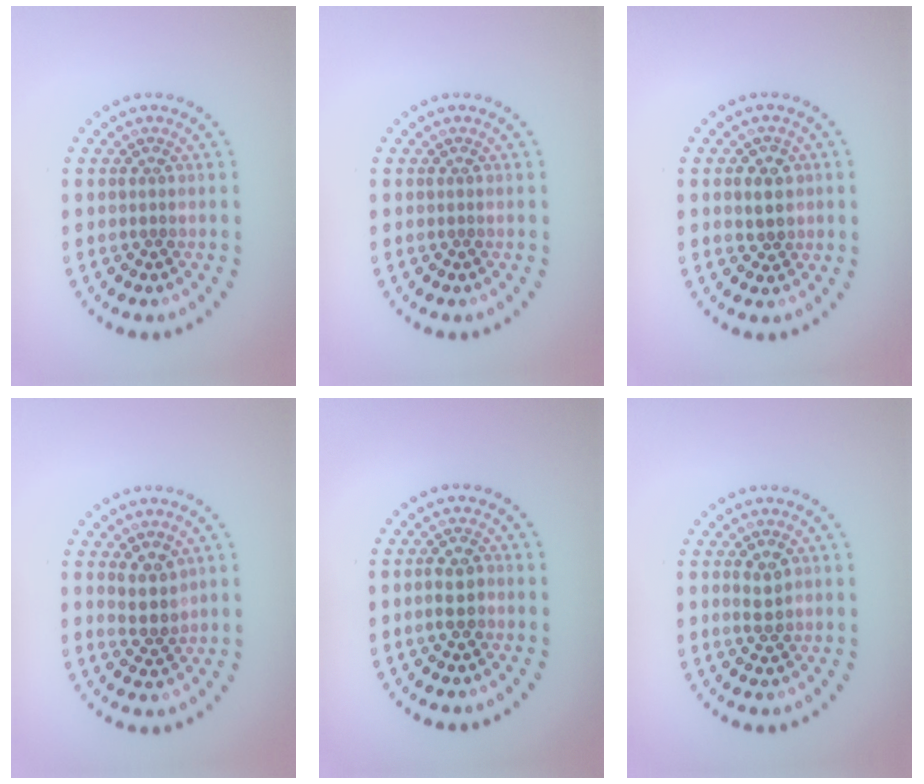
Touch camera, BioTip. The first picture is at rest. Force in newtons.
{"total": 0.0}
{"total": 1.9, "press": 1.9, "slide": 0.5}
{"total": 2.5, "press": 2.1, "slide": 1.3}
{"total": 2.2, "press": 2.2, "slide": 0.4}
{"total": 1.8, "press": 1.8, "slide": 0.1}